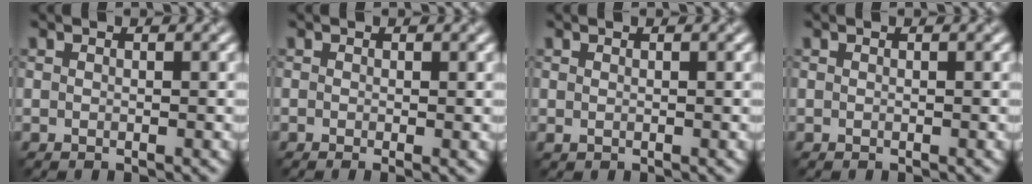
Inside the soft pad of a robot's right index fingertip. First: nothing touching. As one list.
[{"total": 1.2, "force": [-0.3, 0.3, 1.2], "torque": [-0.020, -0.006, -0.004]}, {"total": 0.0}, {"total": 0.0}]